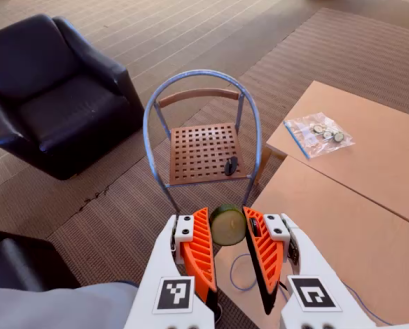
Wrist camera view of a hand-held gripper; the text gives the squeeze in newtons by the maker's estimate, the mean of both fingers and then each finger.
{"total": 8.4, "left": 8.2, "right": 8.6}